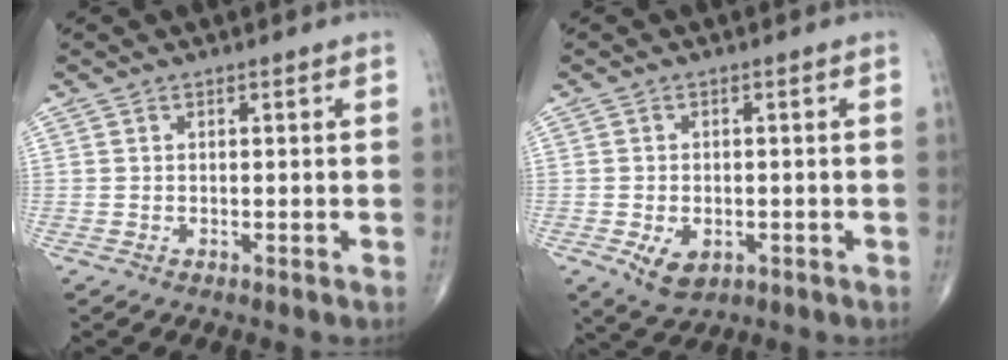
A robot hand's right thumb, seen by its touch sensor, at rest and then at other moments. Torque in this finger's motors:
{"motor_torque": [-0.17, 0.36, 0.34, 0.10, 0.04]}